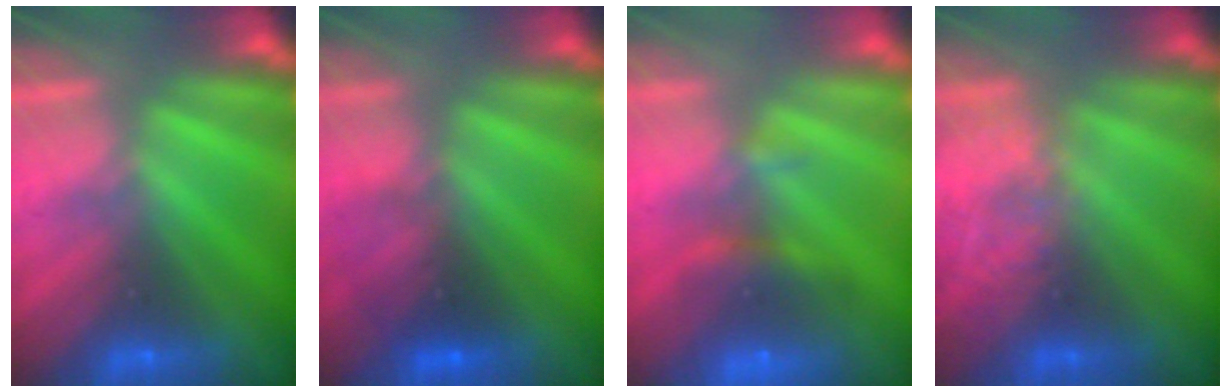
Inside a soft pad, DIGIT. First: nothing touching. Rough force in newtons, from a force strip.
{"total": 2.7}
{"total": 9.8}
{"total": 2.2}